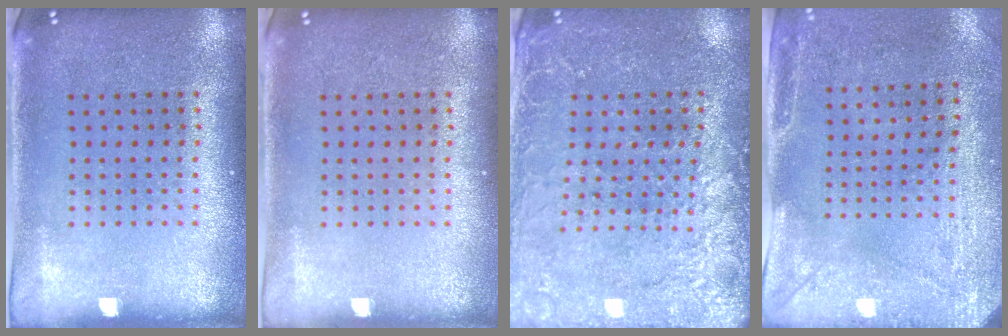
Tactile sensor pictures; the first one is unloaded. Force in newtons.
{"total": 0.0}
{"total": 2.7, "press": 2.7, "slide": 0.5}
{"total": 2.9, "press": 2.3, "slide": 1.8}